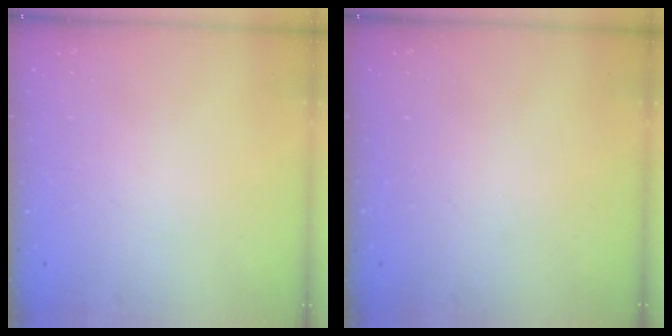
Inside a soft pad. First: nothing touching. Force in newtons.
{"total": 0.0}